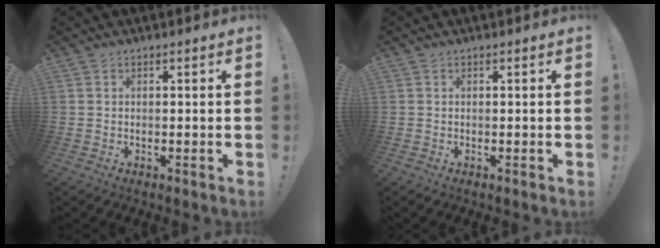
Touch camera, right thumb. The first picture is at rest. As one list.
[{"total": 0.0}]